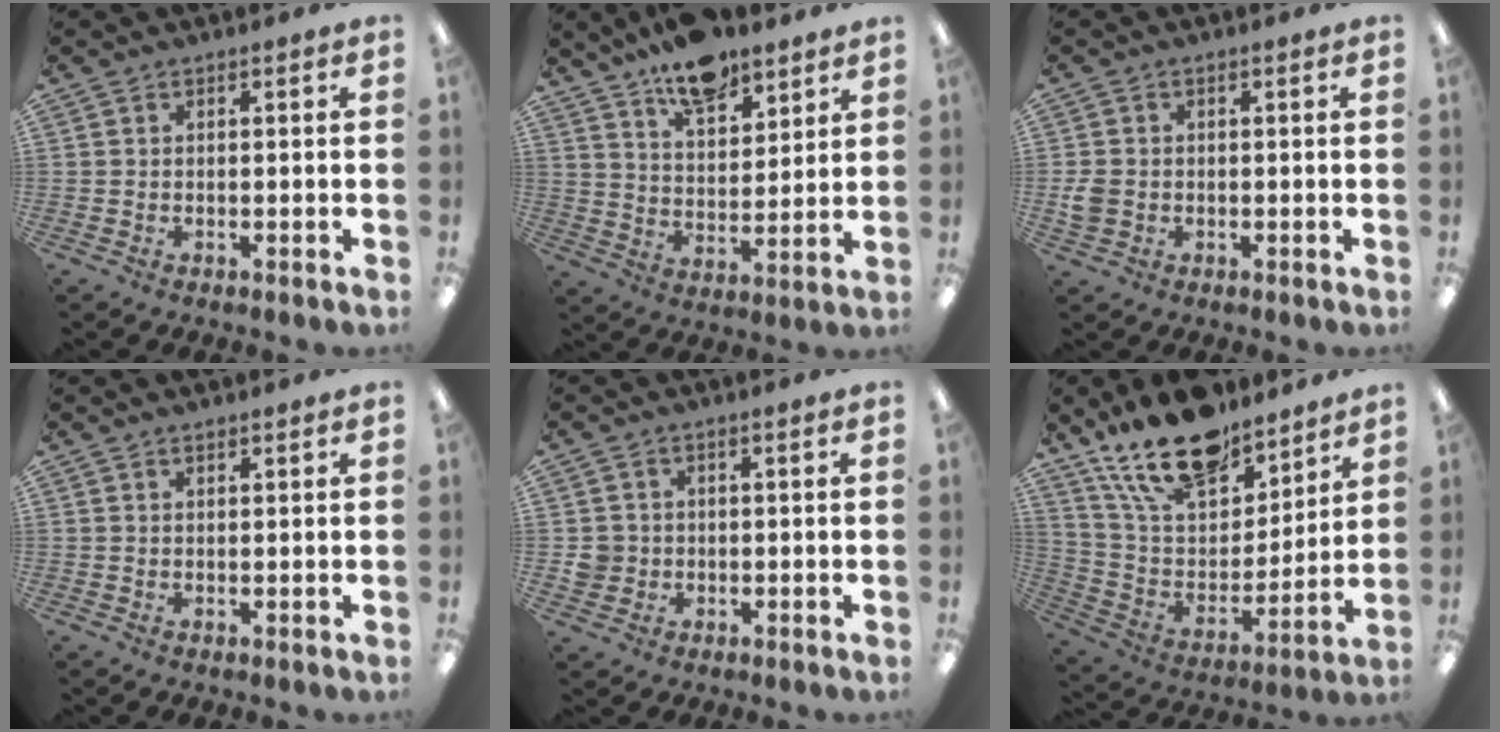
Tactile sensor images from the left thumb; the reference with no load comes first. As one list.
[{"total": 11.8, "force": [9.5, 5.0, 5.0], "torque": [-0.078, -0.053, 0.170]}, {"total": 3.3, "force": [-0.5, 2.8, 1.7], "torque": [-0.018, 0.003, -0.008]}, {"total": 0.8, "force": [0.8, 0.2, 0.2], "torque": [-0.005, -0.001, 0.015]}, {"total": 3.6, "force": [-0.1, 3.5, 0.7], "torque": [-0.009, 0.005, -0.002]}, {"total": 20.1, "force": [15.4, 8.9, 9.4], "torque": [-0.177, -0.089, 0.274]}]